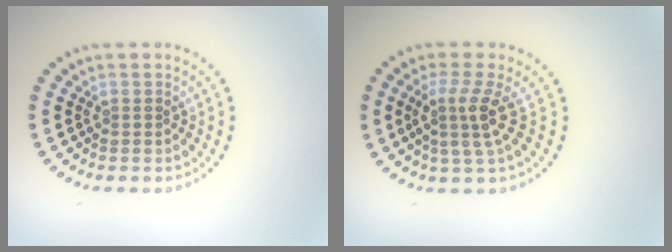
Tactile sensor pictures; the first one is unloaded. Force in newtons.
{"total": 3.1, "press": 2.3, "slide": 2.1}